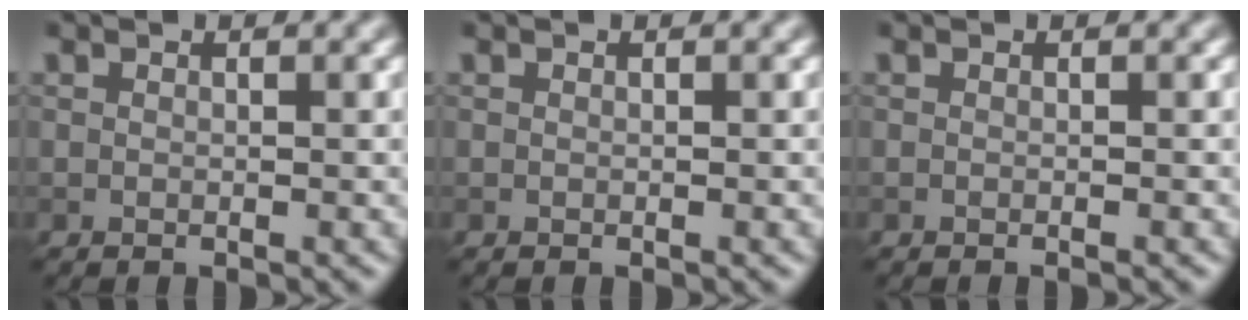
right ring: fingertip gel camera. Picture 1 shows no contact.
{"total": 0.0}
{"total": 0.6, "force": [-0.2, 0.2, 0.5], "torque": [-0.002, -0.004, -0.009]}